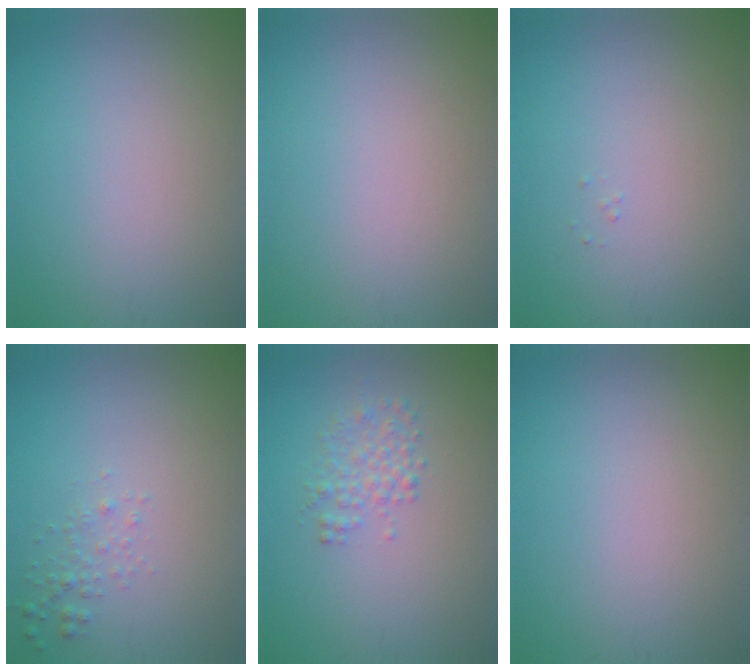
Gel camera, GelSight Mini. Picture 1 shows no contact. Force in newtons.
{"total": 0.0}
{"total": 0.0}
{"total": 1.1, "press": 1.1, "slide": 0.1}
{"total": 2.0, "press": 2.0, "slide": 0.0}
{"total": 0.0}